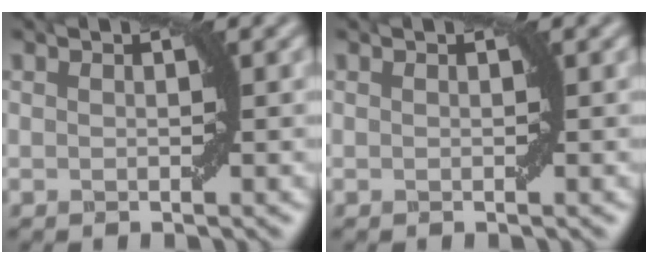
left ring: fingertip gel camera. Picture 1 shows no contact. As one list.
[{"total": 0.0}]